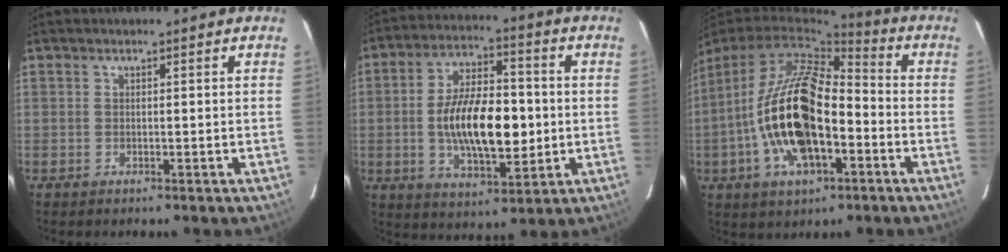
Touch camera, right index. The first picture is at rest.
{"total": 15.7, "force": [-1.3, 6.9, 14.0], "torque": [-0.253, 0.006, -0.016]}
{"total": 19.1, "force": [-4.7, 8.5, 16.4], "torque": [-0.322, -0.007, -0.082]}